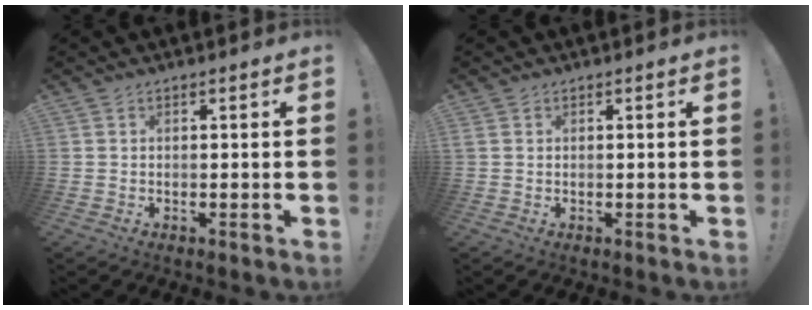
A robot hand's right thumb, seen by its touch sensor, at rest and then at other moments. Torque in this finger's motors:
{"motor_torque": [0.00, -0.13, 0.01, -0.01, 0.07]}